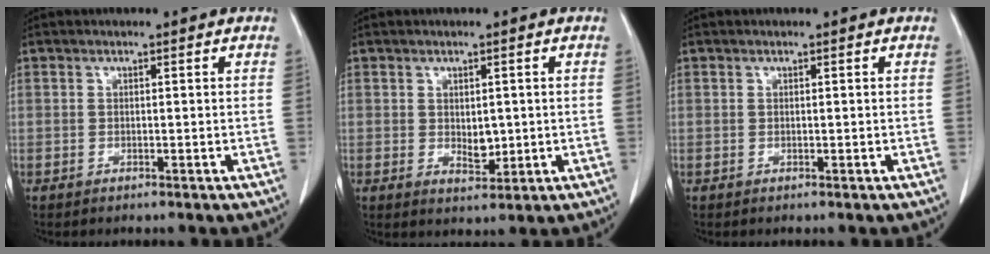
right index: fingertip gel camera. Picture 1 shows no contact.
{"total": 3.9, "force": [0.0, 2.4, 3.1], "torque": [-0.052, -0.002, 0.012]}
{"total": 0.0}